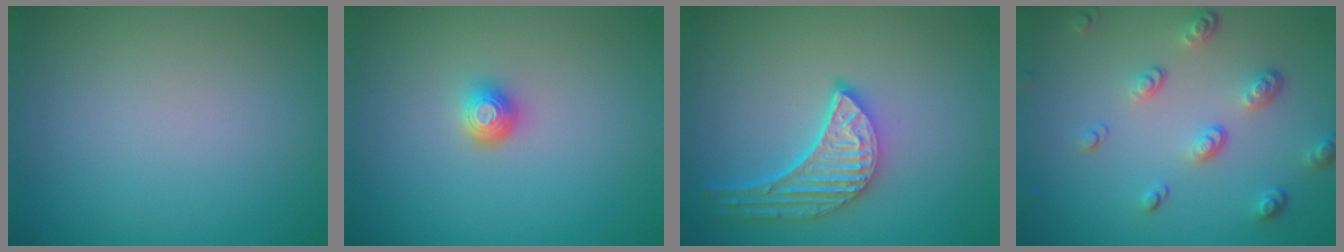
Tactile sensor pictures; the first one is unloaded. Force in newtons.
{"total": 1.5, "press": 1.3, "slide": 0.8}
{"total": 5.1, "press": 4.0, "slide": 3.1}
{"total": 3.4, "press": 2.6, "slide": 2.1}